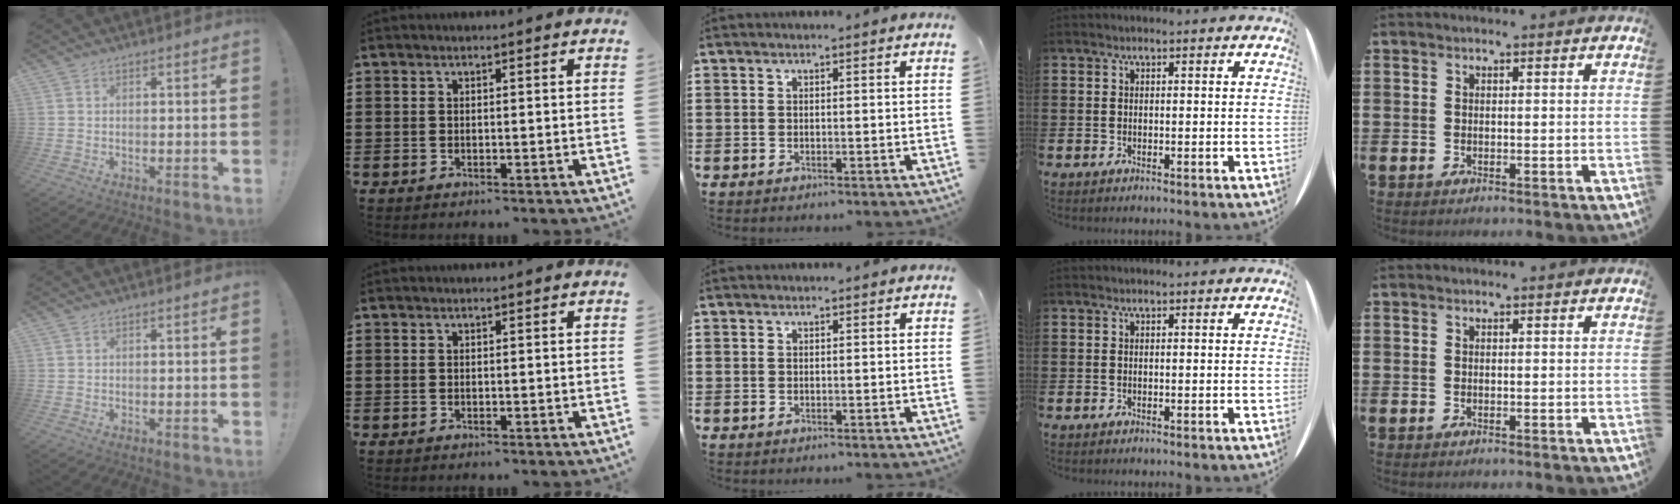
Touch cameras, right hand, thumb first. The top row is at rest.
{}